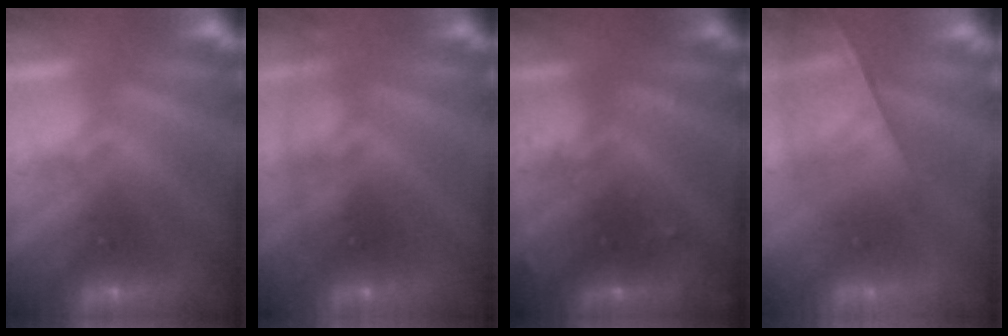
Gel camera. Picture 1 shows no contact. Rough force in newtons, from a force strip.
{"total": 2.7}
{"total": 2.9}
{"total": 4.4}